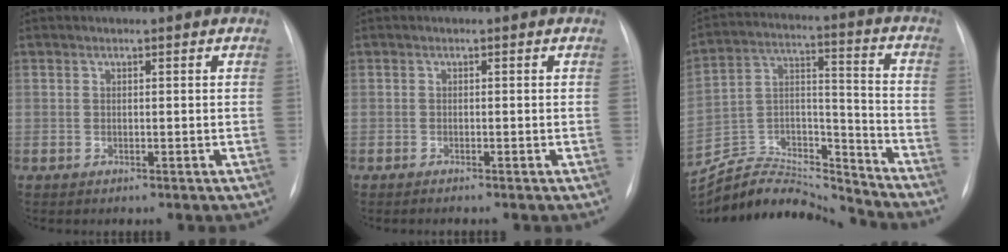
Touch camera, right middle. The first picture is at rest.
{"total": 1.5, "force": [-1.2, 0.0, 0.8], "torque": [-0.012, -0.002, -0.015]}
{"total": 18.1, "force": [-17.9, 1.7, 2.2], "torque": [-0.041, 0.044, -0.302]}